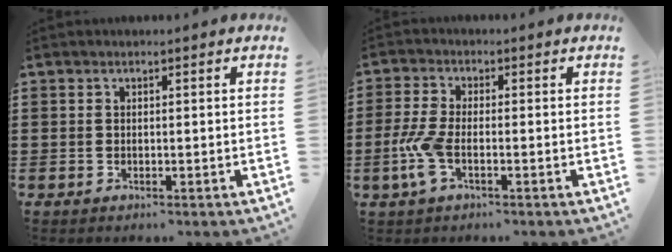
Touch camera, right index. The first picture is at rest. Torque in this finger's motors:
{"motor_torque": [1.74, 0.39, 0.71, 0.21]}